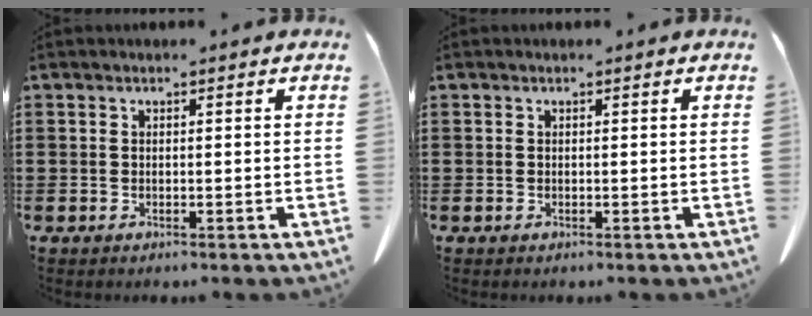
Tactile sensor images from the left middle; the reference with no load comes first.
{"total": 0.0}